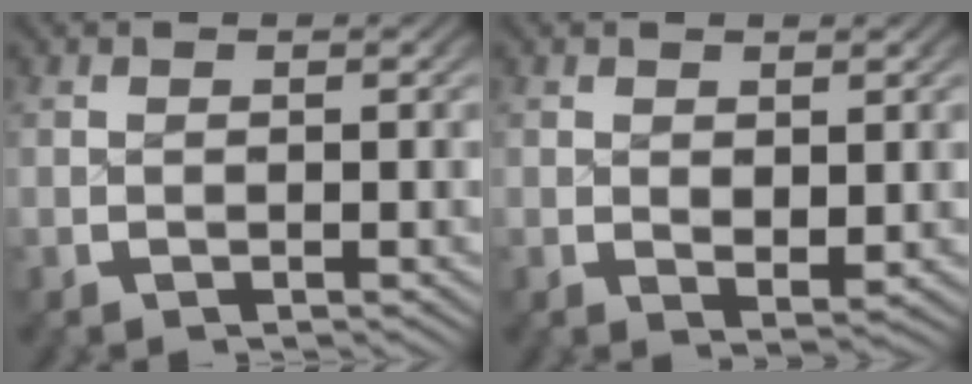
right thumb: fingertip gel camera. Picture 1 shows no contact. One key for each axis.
{"total": 1.4, "fx": 0.7, "fy": 0.7, "fz": 1.0, "tx": -0.015, "ty": -0.008, "tz": 0.020}